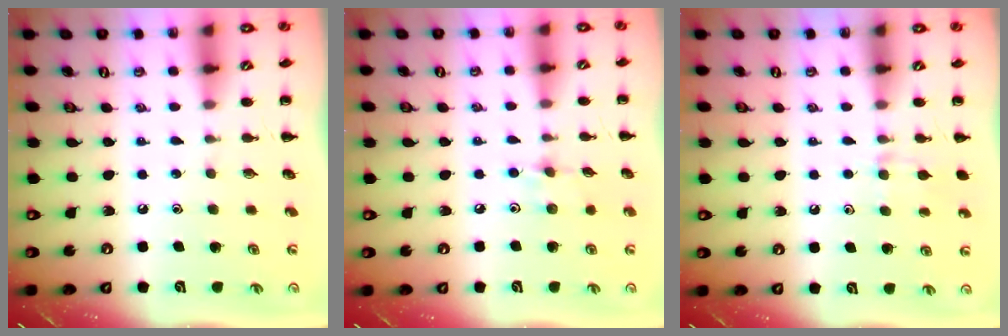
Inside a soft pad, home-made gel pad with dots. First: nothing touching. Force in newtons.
{"total": 5.3, "press": 5.1, "slide": 1.6}
{"total": 7.8, "press": 7.4, "slide": 2.5}